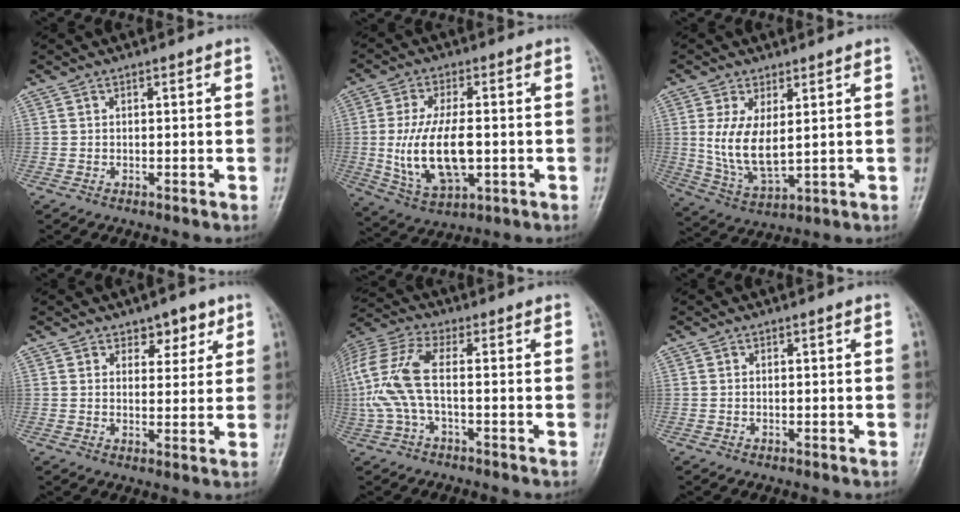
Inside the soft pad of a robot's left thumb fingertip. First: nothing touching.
{"total": 13.8, "force": [-1.3, 6.8, 12.0], "torque": [-0.232, -0.003, -0.013]}
{"total": 9.6, "force": [1.4, 4.4, 8.4], "torque": [-0.164, -0.018, 0.042]}
{"total": 4.7, "force": [2.9, 3.0, 2.2], "torque": [0.005, -0.016, 0.041]}
{"total": 11.1, "force": [-0.8, 4.2, 10.3], "torque": [-0.255, 0.029, -0.020]}
{"total": 0.0}